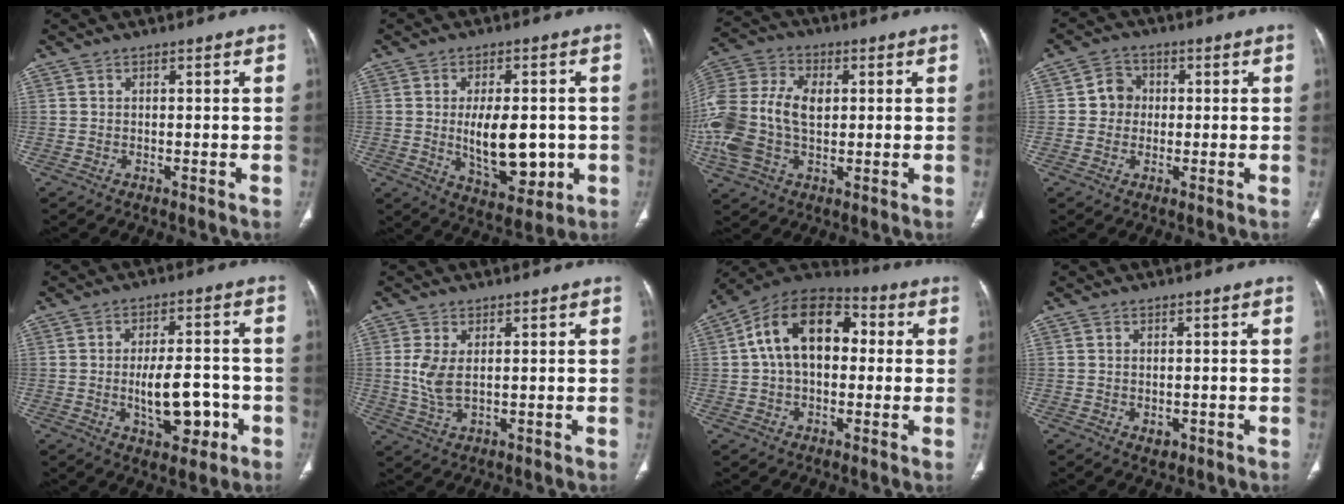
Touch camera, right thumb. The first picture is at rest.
{"total": 12.7, "force": [-1.0, 6.6, 10.8], "torque": [-0.144, -0.009, 0.001]}
{"total": 17.6, "force": [0.3, 11.6, 13.2], "torque": [-0.305, 0.017, 0.006]}
{"total": 4.8, "force": [0.2, 4.4, 1.8], "torque": [-0.003, 0.008, -0.004]}
{"total": 10.3, "force": [-2.6, 5.2, 8.5], "torque": [-0.116, 0.020, -0.030]}
{"total": 5.0, "force": [0.8, 2.5, 4.3], "torque": [-0.098, -0.007, 0.022]}
{"total": 16.4, "force": [2.2, 10.6, 12.4], "torque": [-0.185, 0.038, 0.027]}
{"total": 1.7, "force": [-0.4, 1.3, 1.1], "torque": [-0.011, -0.002, 0.000]}